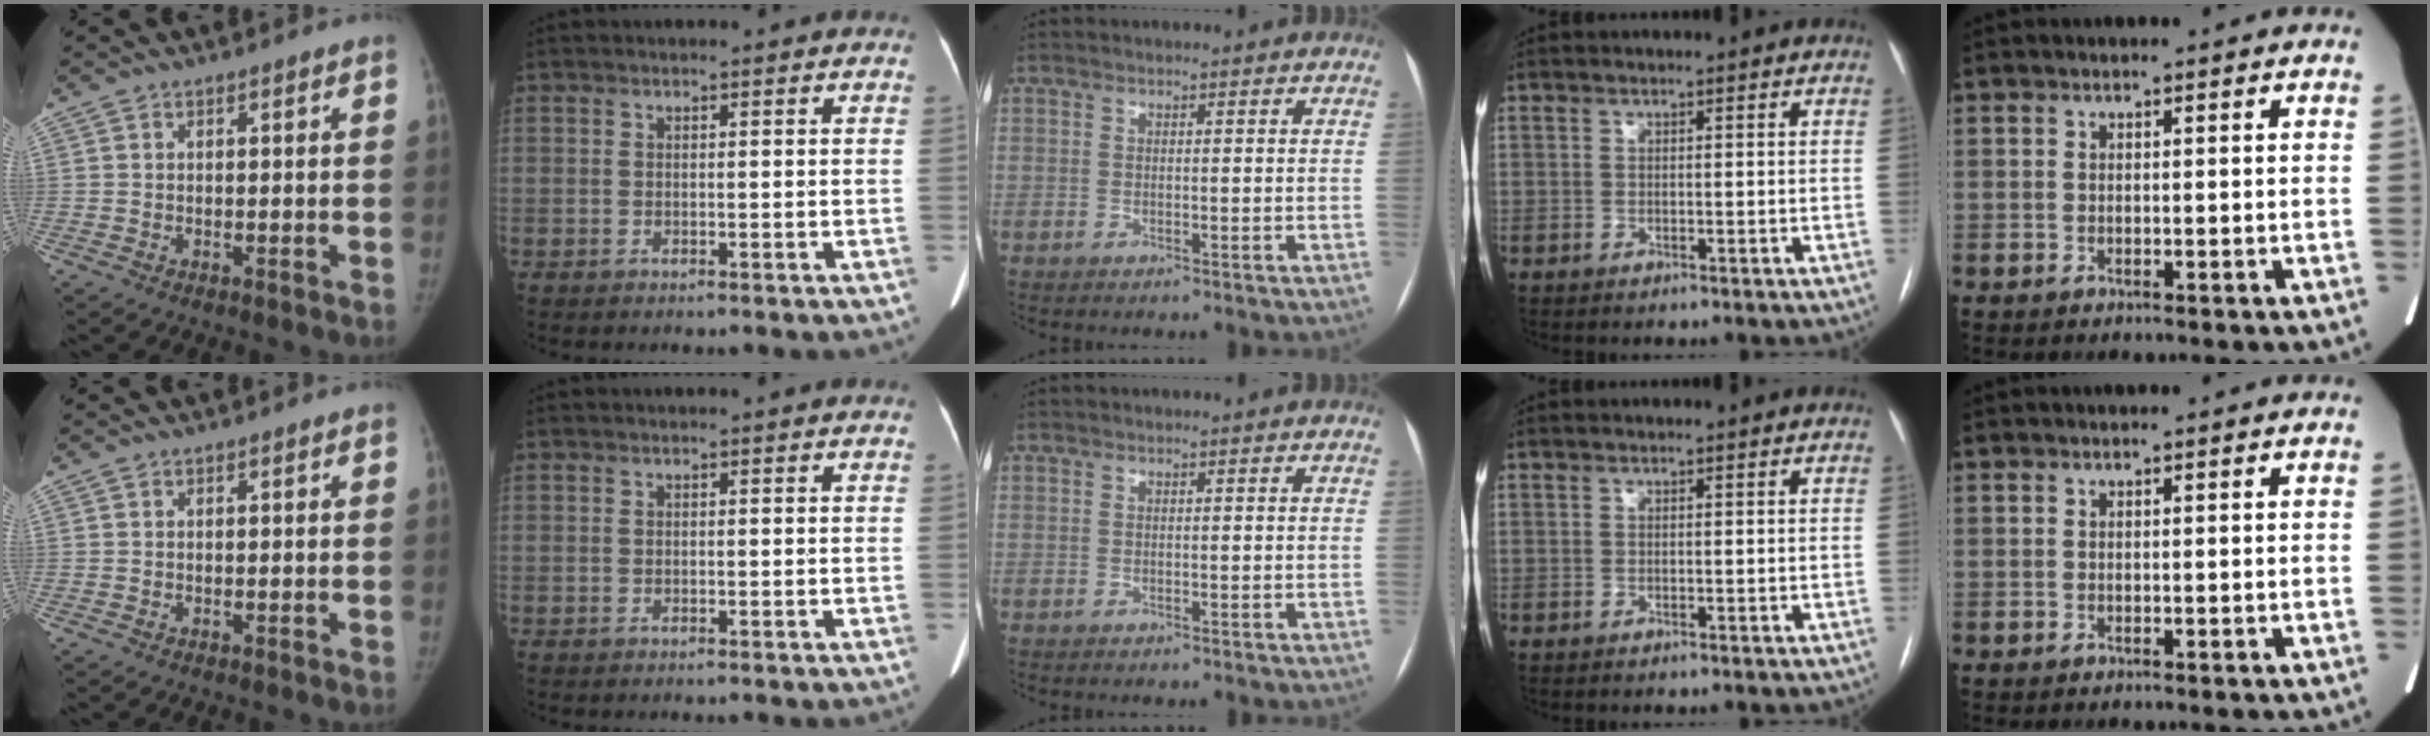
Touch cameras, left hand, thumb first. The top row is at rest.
{}